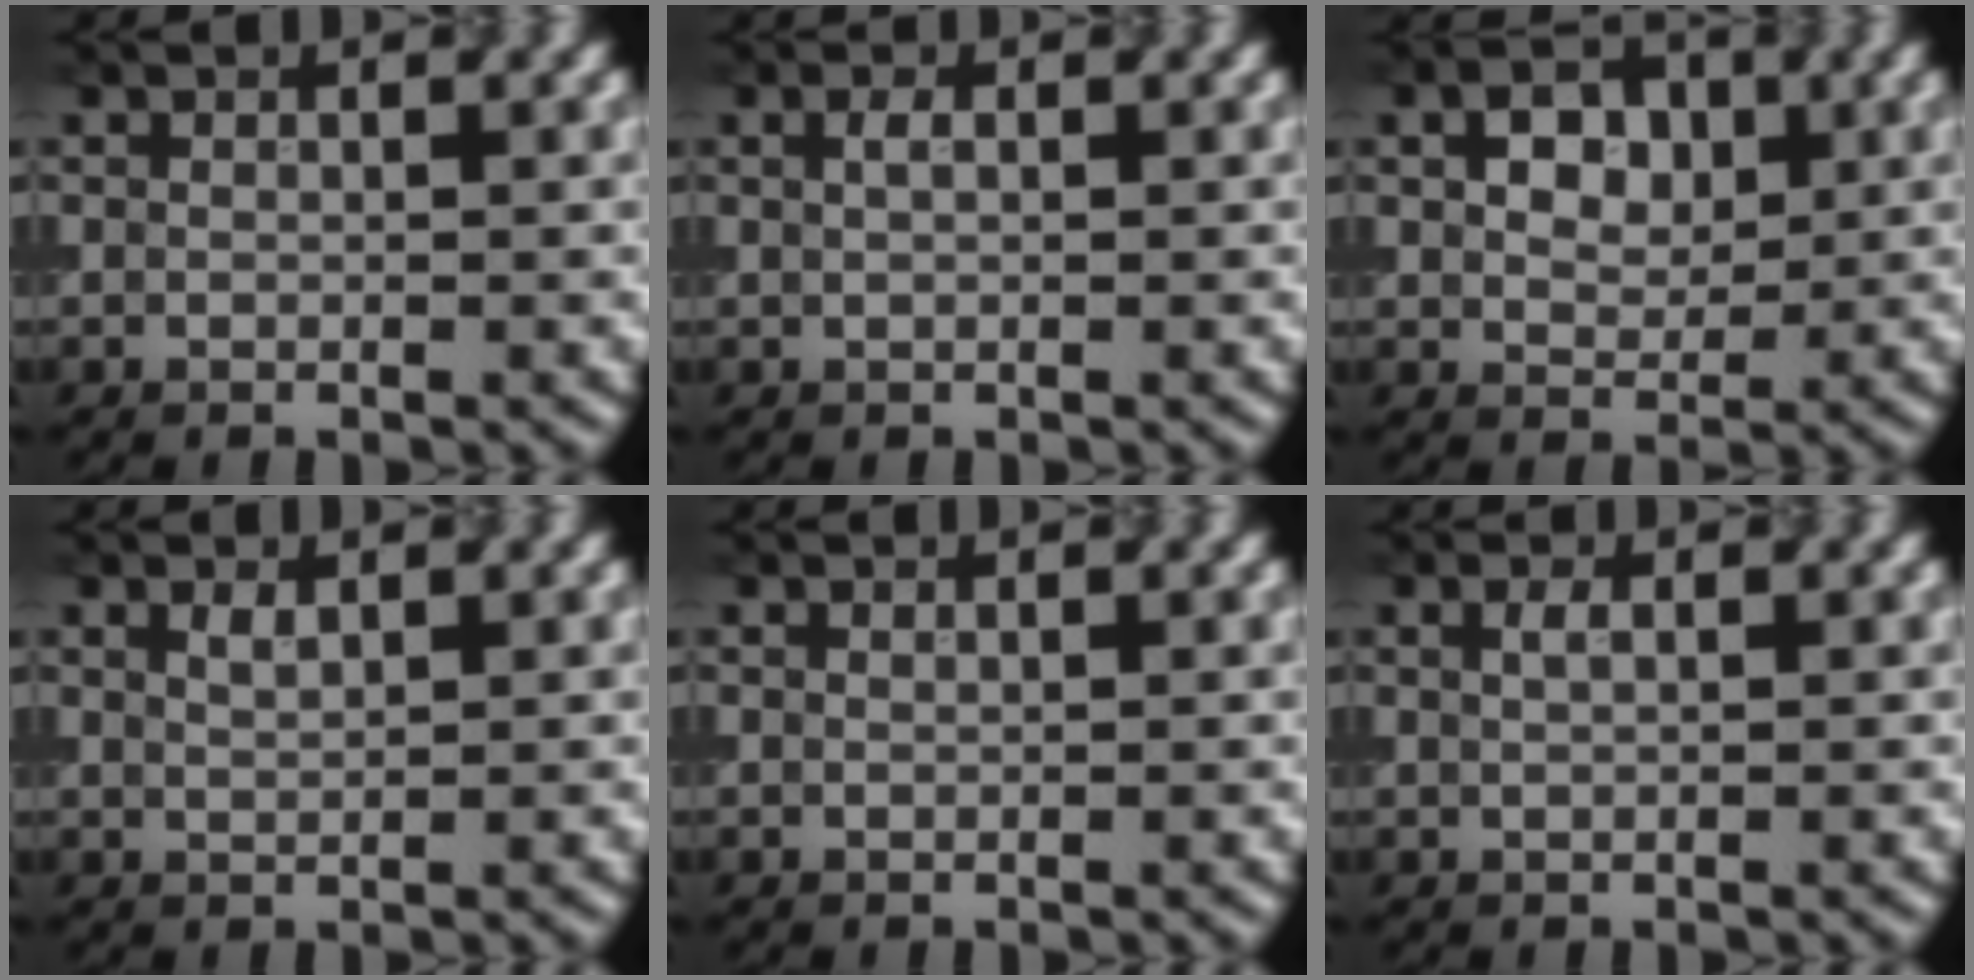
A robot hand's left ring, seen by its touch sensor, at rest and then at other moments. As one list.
[{"total": 0.9, "force": [0.3, 0.4, 0.7], "torque": [-0.016, 0.003, 0.005]}, {"total": 3.6, "force": [1.1, 2.6, 2.3], "torque": [-0.042, 0.004, 0.013]}, {"total": 0.9, "force": [0.7, 0.3, 0.6], "torque": [-0.012, 0.000, 0.014]}, {"total": 0.0}, {"total": 0.9, "force": [0.4, 0.3, 0.7], "torque": [-0.016, 0.003, 0.007]}]